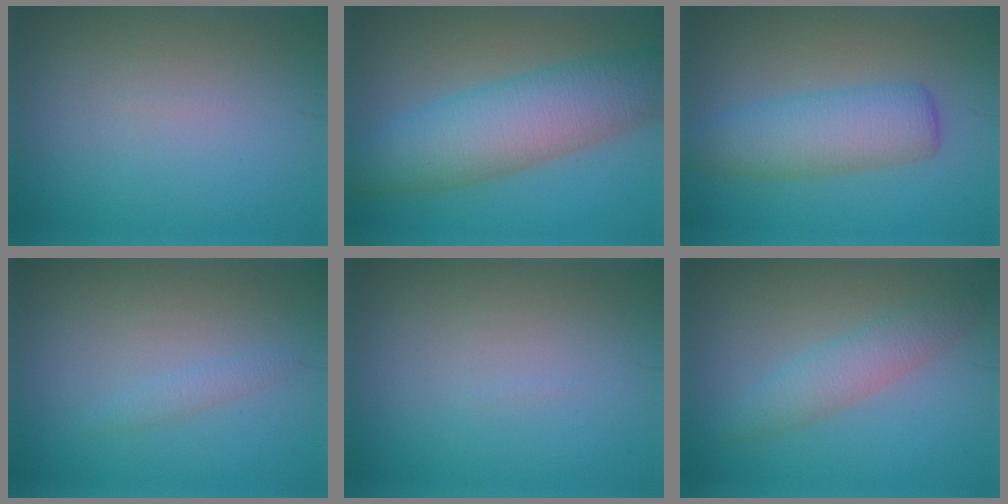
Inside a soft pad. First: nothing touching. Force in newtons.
{"total": 8.7, "press": 8.7, "slide": 0.2}
{"total": 5.3, "press": 5.3, "slide": 0.2}
{"total": 1.0, "press": 1.0, "slide": 0.1}
{"total": 0.0}
{"total": 3.1, "press": 3.1, "slide": 0.2}